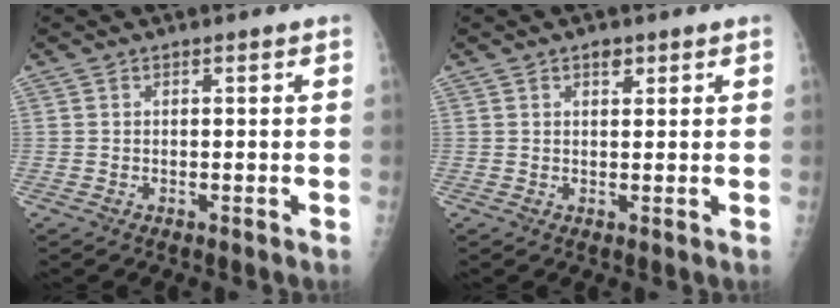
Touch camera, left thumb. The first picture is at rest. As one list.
[{"total": 1.8, "force": [1.1, 1.0, 1.0], "torque": [-0.006, -0.004, 0.015]}]